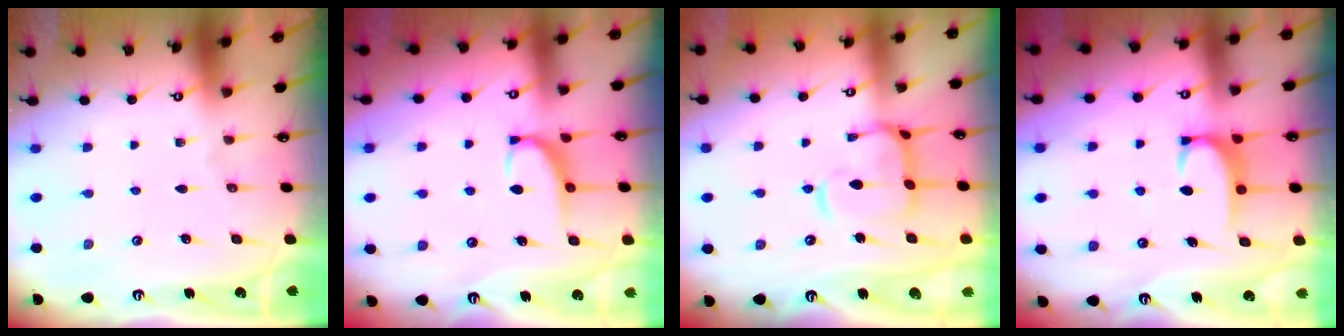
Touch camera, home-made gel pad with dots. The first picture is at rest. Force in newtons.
{"total": 2.9, "press": 2.7, "slide": 0.9}
{"total": 7.7, "press": 7.6, "slide": 1.0}
{"total": 2.7, "press": 2.7, "slide": 0.4}